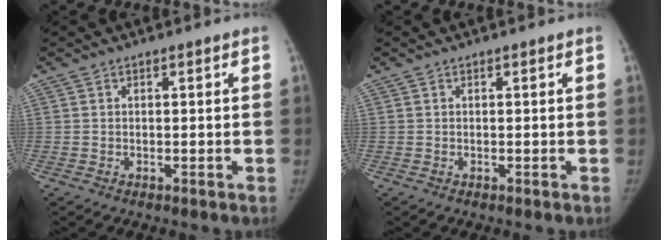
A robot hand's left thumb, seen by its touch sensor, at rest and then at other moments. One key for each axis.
{"total": 0.0}